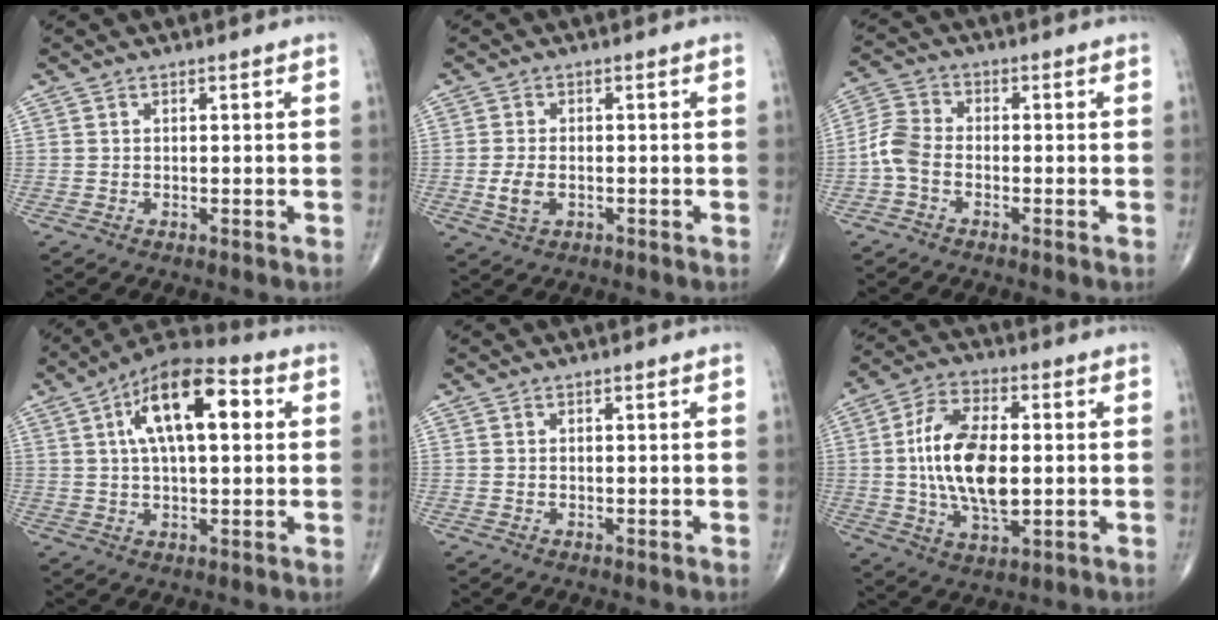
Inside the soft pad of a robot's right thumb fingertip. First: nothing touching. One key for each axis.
{"total": 3.8, "fx": -0.8, "fy": 2.2, "fz": 2.9, "tx": -0.059, "ty": 0.000, "tz": -0.012}
{"total": 5.1, "fx": -1.8, "fy": 3.2, "fz": 3.6, "tx": -0.080, "ty": 0.017, "tz": -0.050}
{"total": 16.2, "fx": 4.4, "fy": 7.1, "fz": 13.9, "tx": -0.217, "ty": 0.019, "tz": 0.064}
{"total": 0.0}
{"total": 16.0, "fx": 0.3, "fy": 7.9, "fz": 13.9, "tx": -0.258, "ty": 0.000, "tz": 0.006}